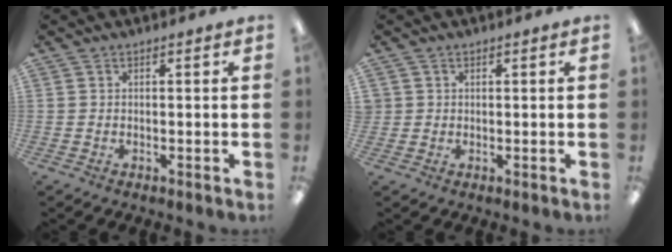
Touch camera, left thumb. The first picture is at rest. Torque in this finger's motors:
{"motor_torque": [-0.03, -0.02, 0.02, -0.05, 0.00]}